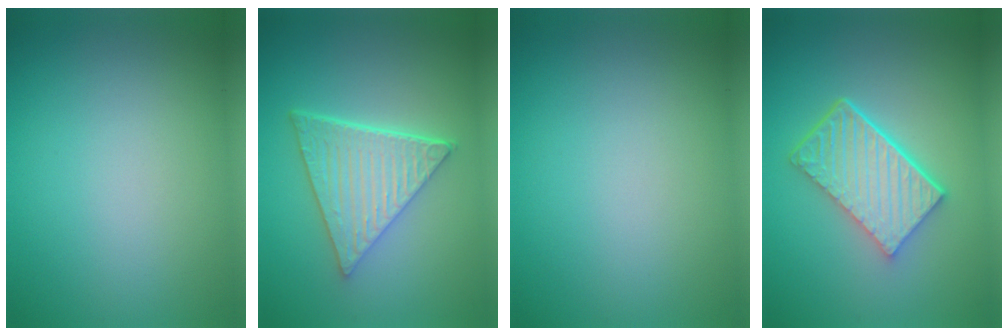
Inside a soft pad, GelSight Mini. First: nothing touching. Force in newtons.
{"total": 6.1, "press": 4.5, "slide": 4.1}
{"total": 0.0}
{"total": 6.2, "press": 4.5, "slide": 4.3}